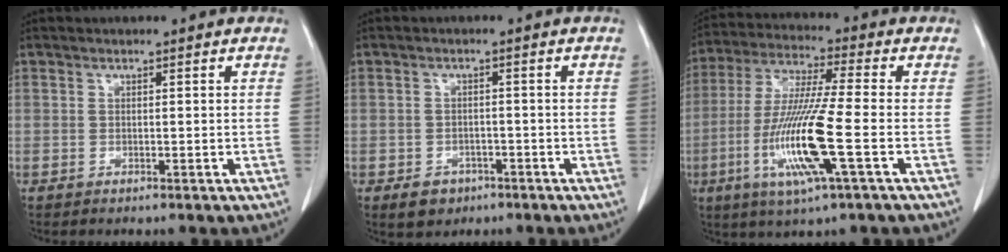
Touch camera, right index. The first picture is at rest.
{"total": 3.7, "force": [-2.0, 2.9, 1.1], "torque": [-0.012, 0.007, -0.021]}
{"total": 14.2, "force": [-4.1, -0.2, 13.6], "torque": [-0.285, -0.018, -0.081]}